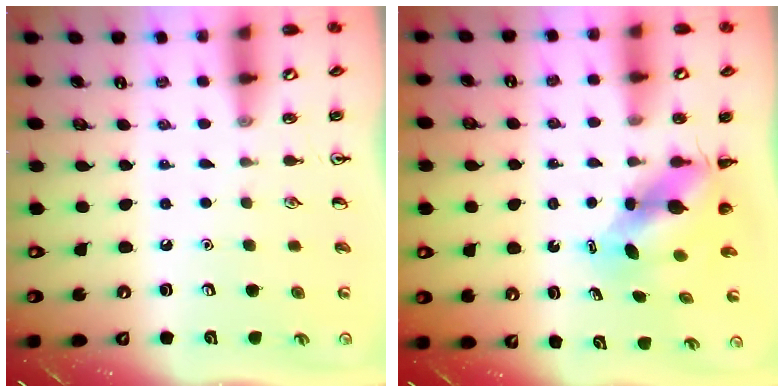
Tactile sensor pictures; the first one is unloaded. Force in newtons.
{"total": 5.6, "press": 5.5, "slide": 1.1}